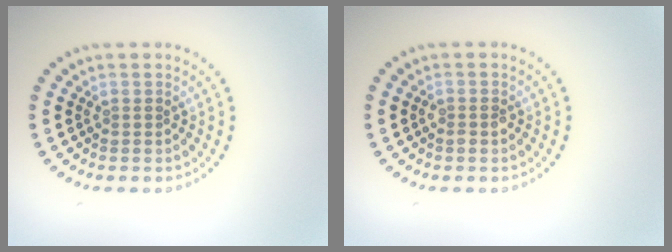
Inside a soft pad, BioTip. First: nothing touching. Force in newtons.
{"total": 1.1, "press": 1.0, "slide": 0.2}